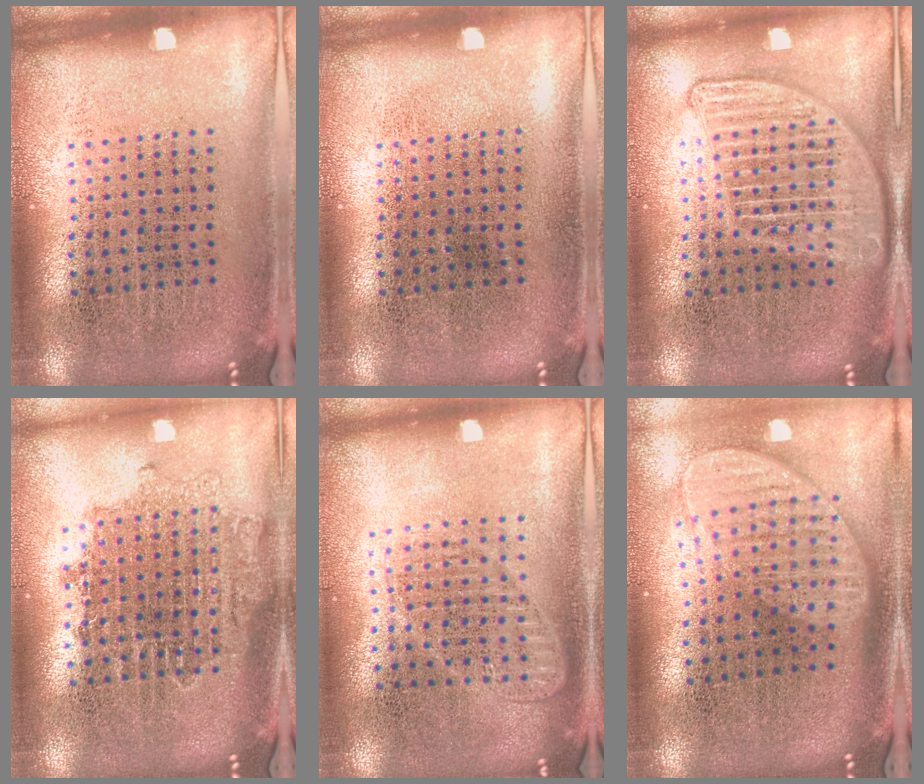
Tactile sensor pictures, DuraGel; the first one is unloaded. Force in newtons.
{"total": 0.0}
{"total": 2.3, "press": 2.3, "slide": 0.2}
{"total": 1.6, "press": 1.3, "slide": 0.8}
{"total": 1.3, "press": 1.3, "slide": 0.4}
{"total": 2.0, "press": 1.6, "slide": 1.3}